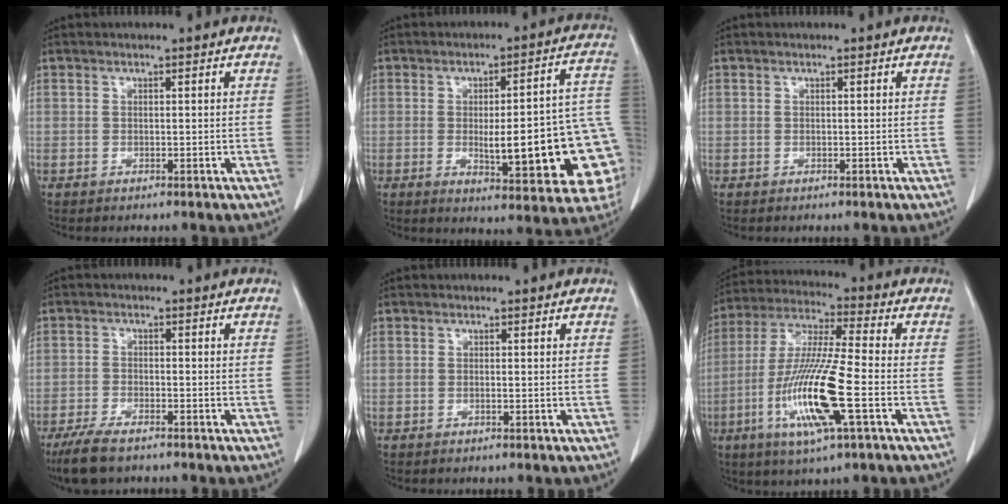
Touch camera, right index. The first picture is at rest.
{"total": 19.9, "force": [-3.3, 3.9, 19.2], "torque": [-0.170, 0.022, -0.025]}
{"total": 0.0}
{"total": 6.2, "force": [-4.8, 1.6, 3.6], "torque": [-0.070, -0.013, -0.083]}
{"total": 0.0}
{"total": 15.4, "force": [-4.7, 0.8, 14.6], "torque": [-0.303, -0.017, -0.091]}